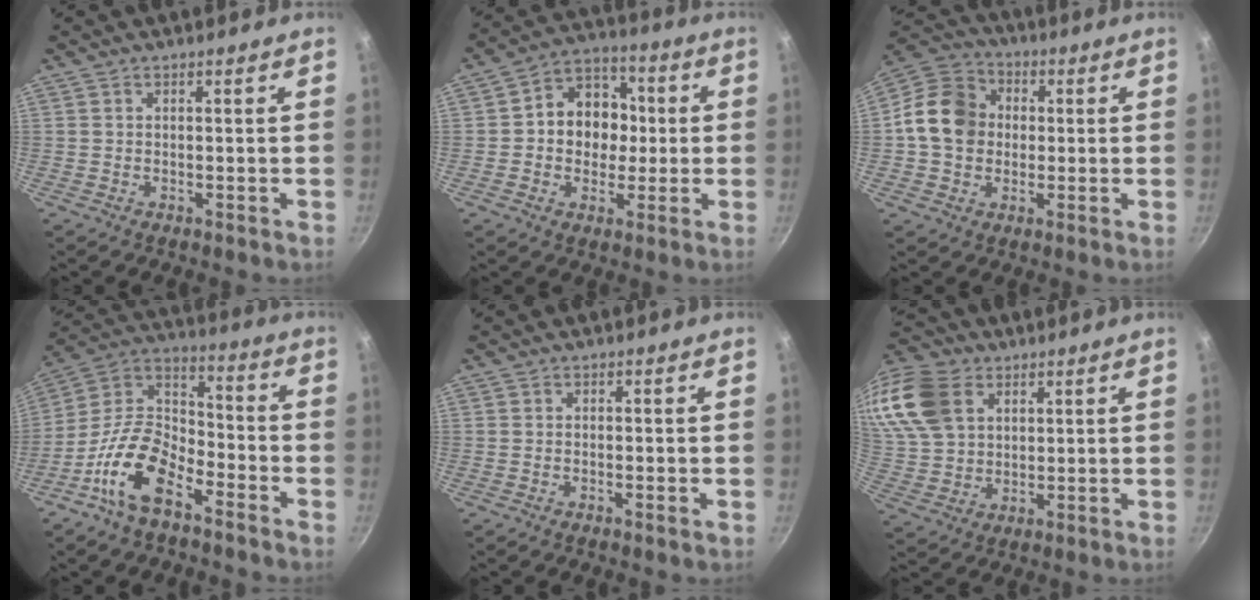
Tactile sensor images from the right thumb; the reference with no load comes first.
{"total": 12.0, "force": [0.3, 10.0, 6.6], "torque": [-0.053, 0.021, -0.012]}
{"total": 13.0, "force": [0.3, 11.1, 6.9], "torque": [-0.096, 0.025, -0.015]}
{"total": 15.5, "force": [-8.7, 7.9, 10.2], "torque": [-0.180, 0.076, -0.187]}
{"total": 0.8, "force": [-0.3, 0.1, 0.7], "torque": [-0.016, 0.000, -0.006]}
{"total": 18.3, "force": [7.3, 13.0, 10.6], "torque": [-0.223, 0.004, 0.145]}